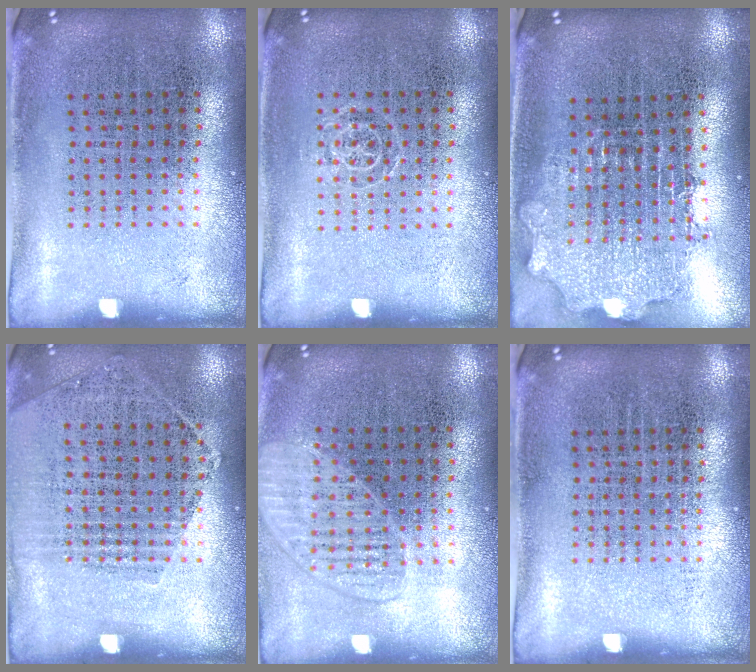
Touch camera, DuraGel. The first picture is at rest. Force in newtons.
{"total": 0.7, "press": 0.5, "slide": 0.5}
{"total": 1.9, "press": 1.5, "slide": 1.1}
{"total": 1.2, "press": 1.1, "slide": 0.5}
{"total": 1.5, "press": 1.4, "slide": 0.4}
{"total": 0.0}